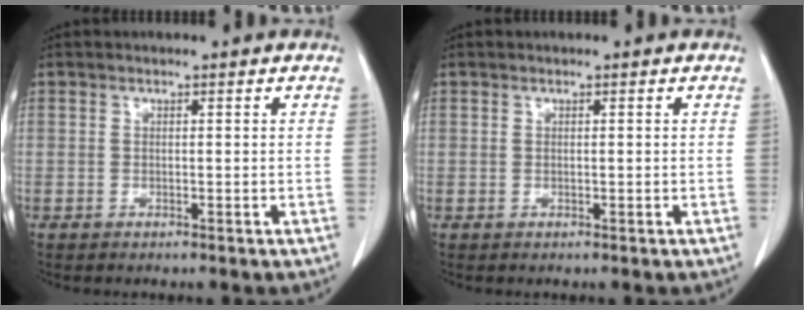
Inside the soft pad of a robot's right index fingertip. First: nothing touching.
{"total": 0.0}